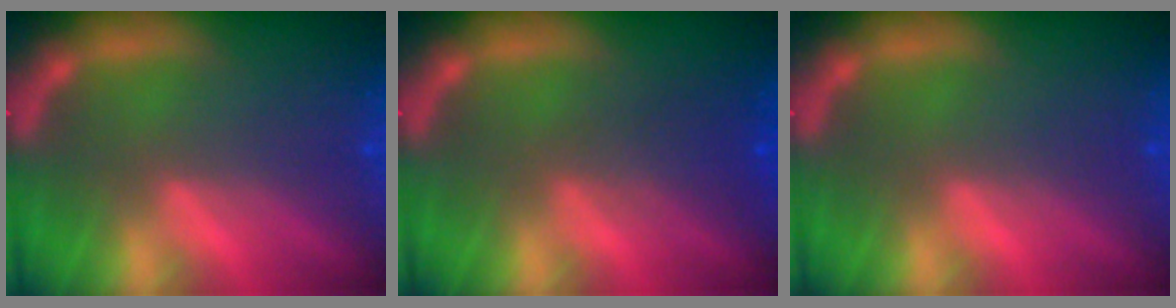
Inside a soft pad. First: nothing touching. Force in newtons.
{"total": 2.5}
{"total": 0.0}